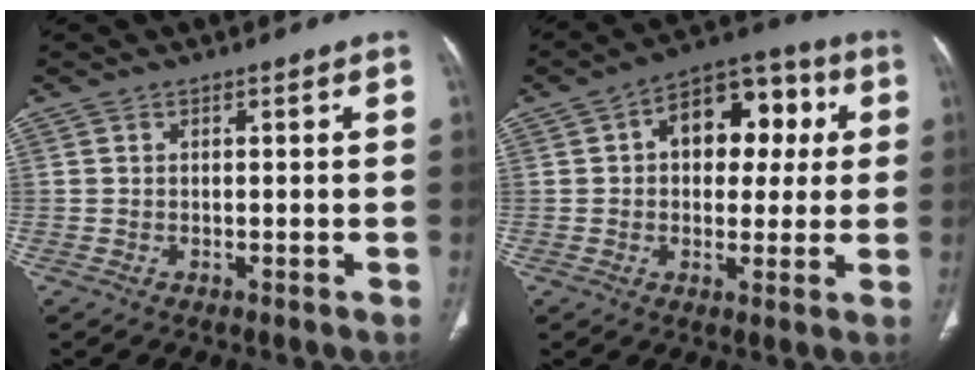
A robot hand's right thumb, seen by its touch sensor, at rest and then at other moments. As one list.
[{"total": 14.4, "force": [3.2, 9.3, 10.6], "torque": [-0.098, 0.024, 0.039]}]